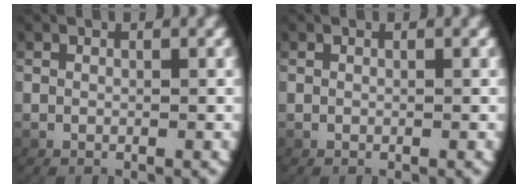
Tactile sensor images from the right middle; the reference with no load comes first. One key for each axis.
{"total": 0.0}